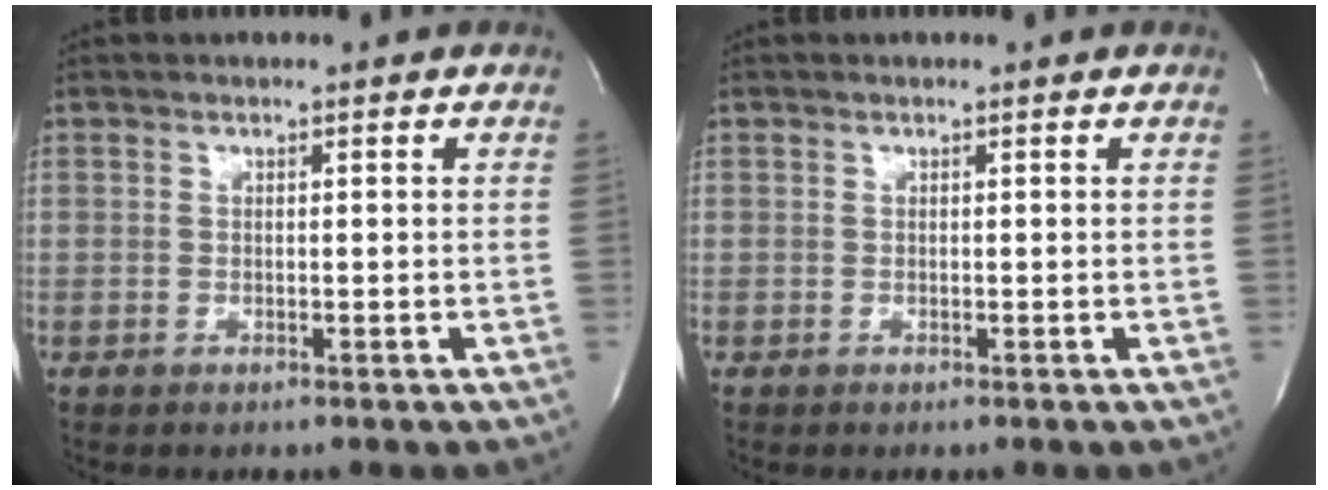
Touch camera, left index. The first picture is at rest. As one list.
[{"total": 0.0}]